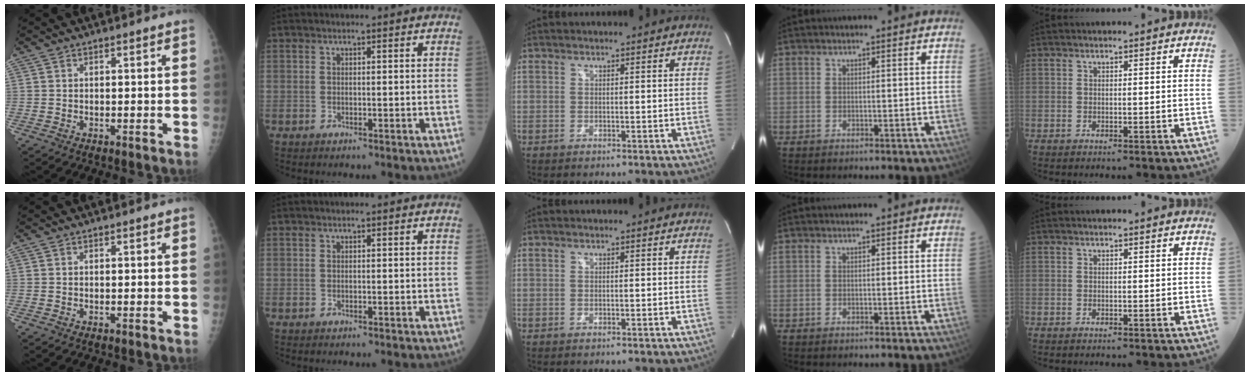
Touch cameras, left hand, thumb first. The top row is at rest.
{}